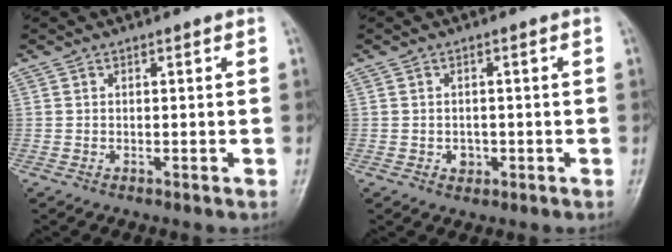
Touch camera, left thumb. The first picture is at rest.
{"total": 2.1, "force": [-0.7, 1.8, 1.0], "torque": [-0.003, 0.004, -0.006]}